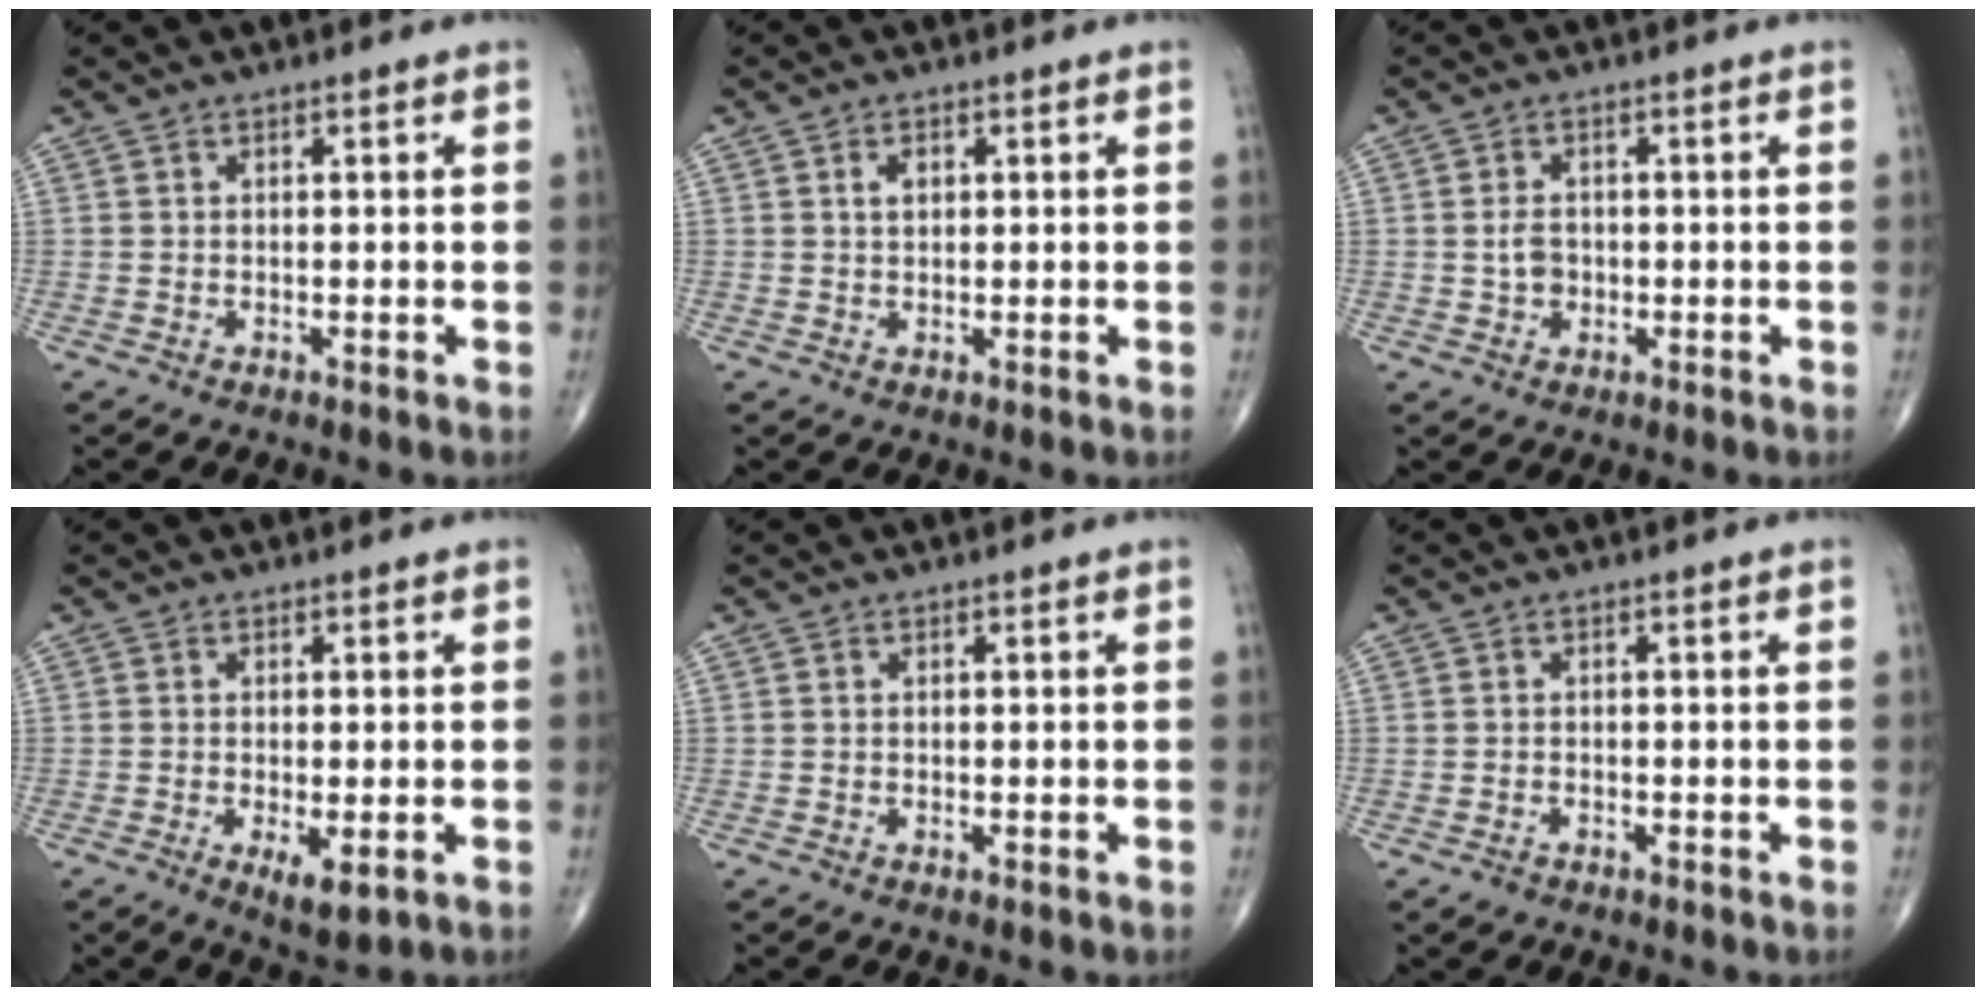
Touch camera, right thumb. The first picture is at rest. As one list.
[{"total": 2.3, "force": [0.7, 1.5, 1.6], "torque": [-0.023, 0.001, 0.012]}, {"total": 3.2, "force": [-0.3, 2.5, 1.9], "torque": [-0.025, 0.004, -0.005]}, {"total": 5.0, "force": [-1.6, 1.7, 4.4], "torque": [-0.072, -0.014, -0.022]}, {"total": 0.0}, {"total": 1.3, "force": [-0.9, 0.8, 0.5], "torque": [-0.010, 0.002, -0.015]}]